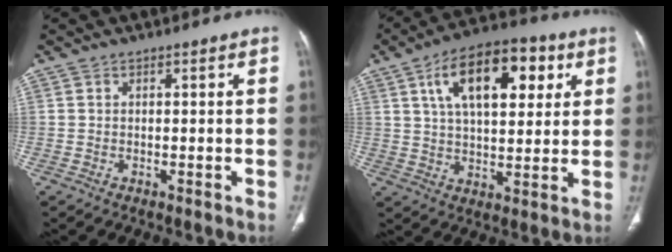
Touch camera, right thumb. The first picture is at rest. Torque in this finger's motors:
{"motor_torque": [-0.68, 2.36, 0.38, -0.24, 0.26]}